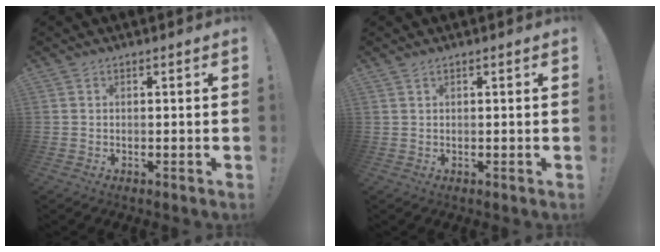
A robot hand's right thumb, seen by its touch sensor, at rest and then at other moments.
{"total": 0.8, "force": [0.7, 0.2, 0.4], "torque": [-0.015, 0.003, 0.014]}